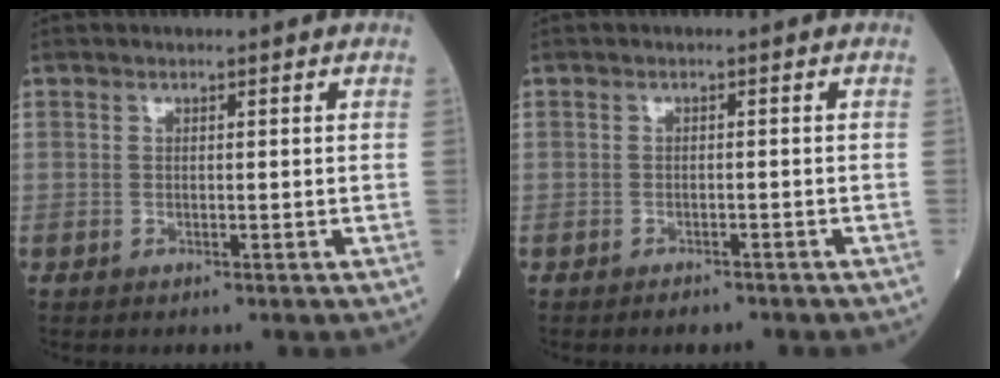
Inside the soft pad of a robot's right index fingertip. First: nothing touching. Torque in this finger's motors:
{"motor_torque": [0.01, -0.10, -0.02, 0.00]}